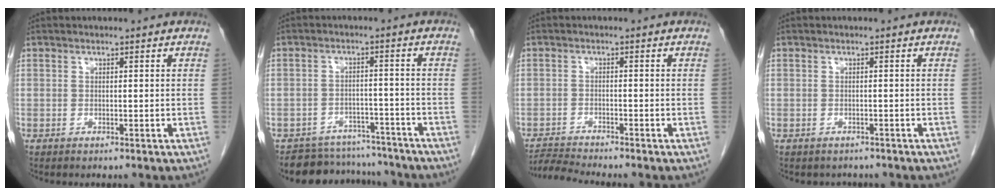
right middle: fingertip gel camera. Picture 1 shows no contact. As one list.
[{"total": 9.3, "force": [-8.7, 3.2, 0.0], "torque": [0.014, 0.019, -0.117]}, {"total": 3.8, "force": [-3.5, -1.4, 0.0], "torque": [-0.008, -0.019, -0.066]}, {"total": 2.0, "force": [-1.7, 1.0, 0.1], "torque": [-0.004, 0.001, -0.024]}]